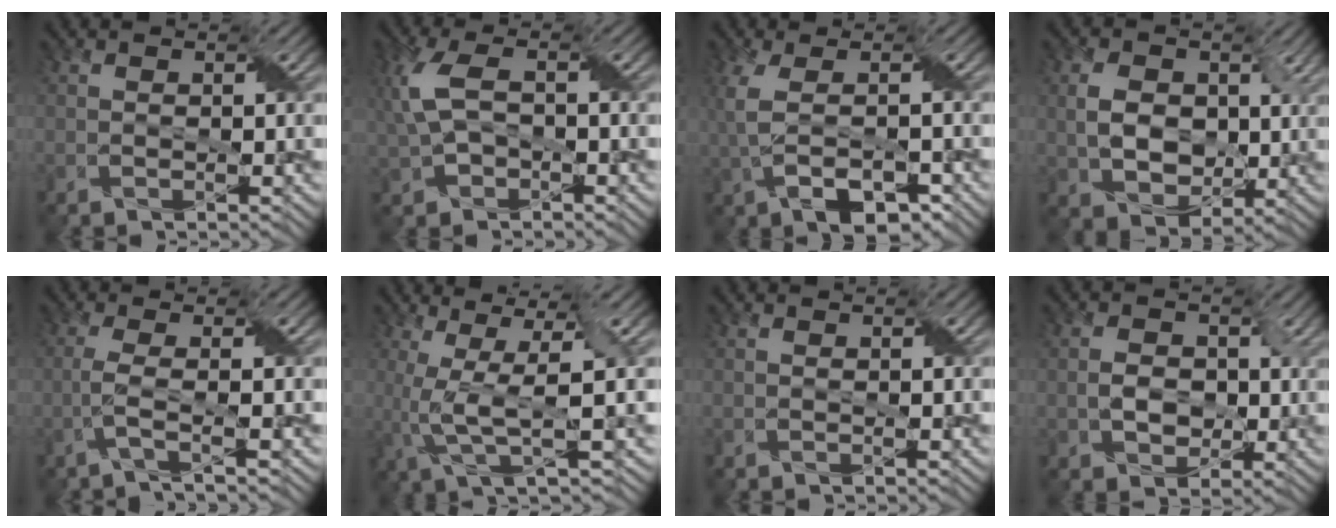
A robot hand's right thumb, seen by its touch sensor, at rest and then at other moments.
{"total": 6.0, "force": [0.1, 3.6, 4.7], "torque": [-0.133, 0.009, -0.003]}
{"total": 6.9, "force": [-1.0, 3.3, 6.0], "torque": [-0.140, -0.011, -0.016]}
{"total": 8.3, "force": [1.3, 6.2, 5.3], "torque": [-0.115, -0.008, 0.024]}
{"total": 2.6, "force": [-1.0, 0.3, 2.4], "torque": [-0.046, 0.004, -0.039]}
{"total": 6.3, "force": [0.3, 1.1, 6.2], "torque": [-0.129, 0.007, 0.005]}
{"total": 0.0}
{"total": 4.5, "force": [0.0, 3.6, 2.8], "torque": [-0.052, -0.004, -0.001]}